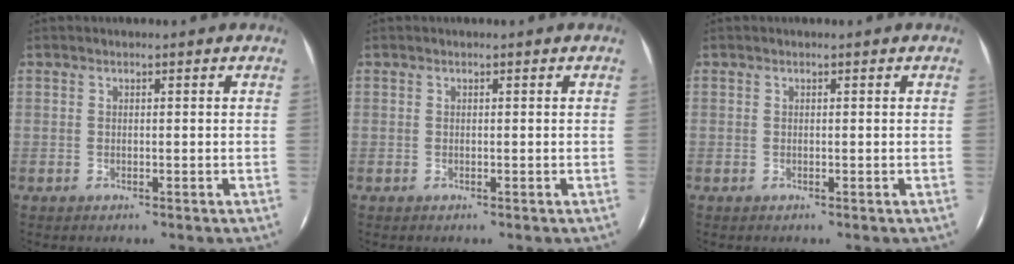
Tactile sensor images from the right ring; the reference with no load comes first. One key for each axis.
{"total": 0.0}
{"total": 0.0}